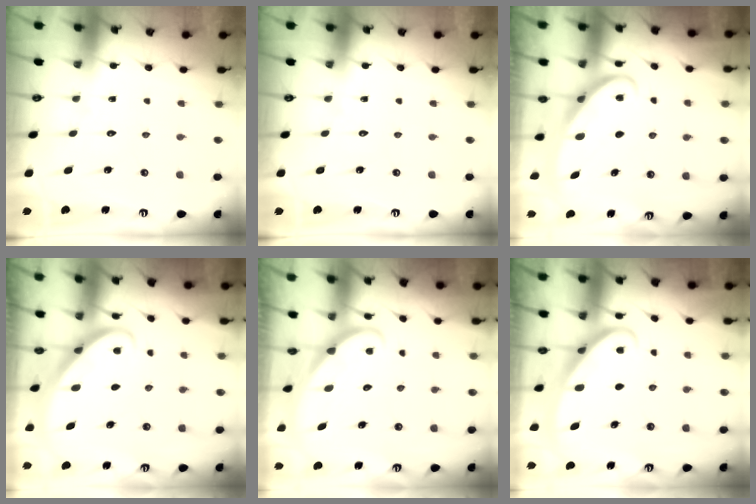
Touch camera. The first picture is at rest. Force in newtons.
{"total": 0.0}
{"total": 2.6, "press": 2.5, "slide": 0.4}
{"total": 2.7, "press": 2.7, "slide": 0.2}
{"total": 1.9, "press": 1.9, "slide": 0.0}
{"total": 2.6, "press": 2.6, "slide": 0.4}